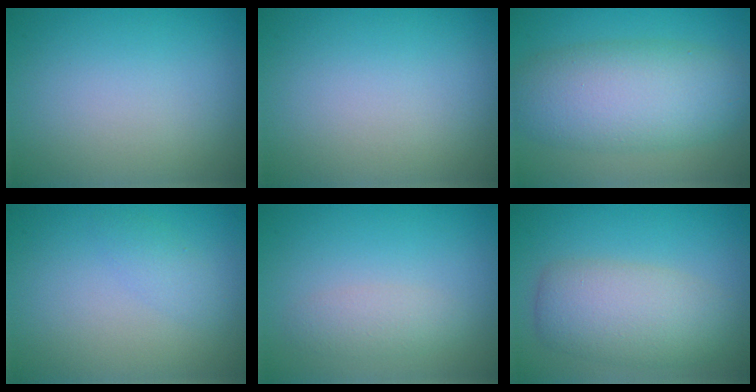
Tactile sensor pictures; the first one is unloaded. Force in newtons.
{"total": 0.0}
{"total": 7.8, "press": 7.8, "slide": 0.2}
{"total": 1.3, "press": 1.3, "slide": 0.0}
{"total": 1.7, "press": 1.7, "slide": 0.1}
{"total": 5.7, "press": 5.7, "slide": 0.2}